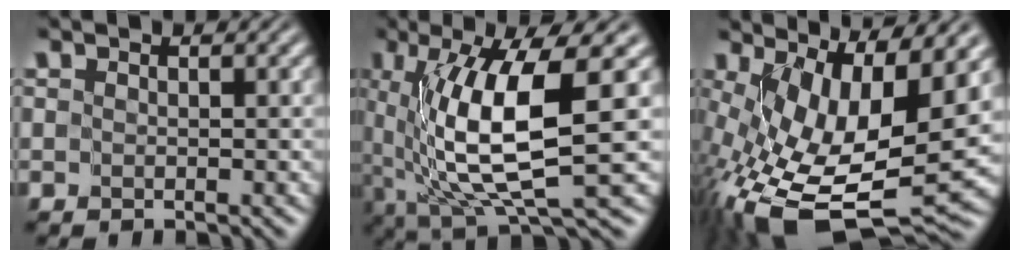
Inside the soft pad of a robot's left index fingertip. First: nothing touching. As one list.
[{"total": 10.3, "force": [1.2, 2.4, 9.9], "torque": [-0.178, -0.006, 0.030]}, {"total": 14.9, "force": [-1.1, 6.3, 13.4], "torque": [-0.261, -0.022, -0.005]}]